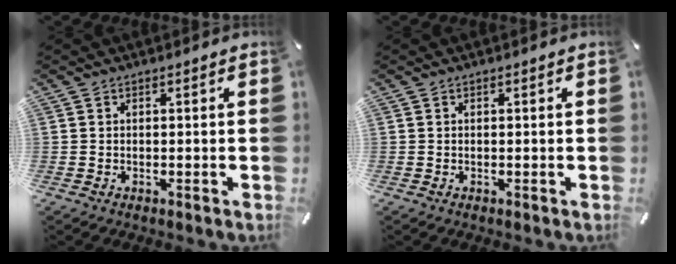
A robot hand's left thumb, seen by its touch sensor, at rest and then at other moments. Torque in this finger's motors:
{"motor_torque": [-0.09, 0.16, 0.07, 0.02, 0.05]}